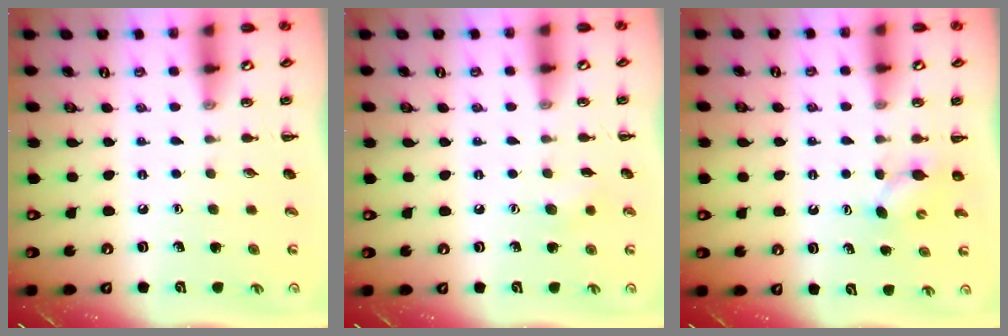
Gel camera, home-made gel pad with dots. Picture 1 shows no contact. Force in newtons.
{"total": 5.2, "press": 5.0, "slide": 1.4}
{"total": 3.6, "press": 3.5, "slide": 0.8}